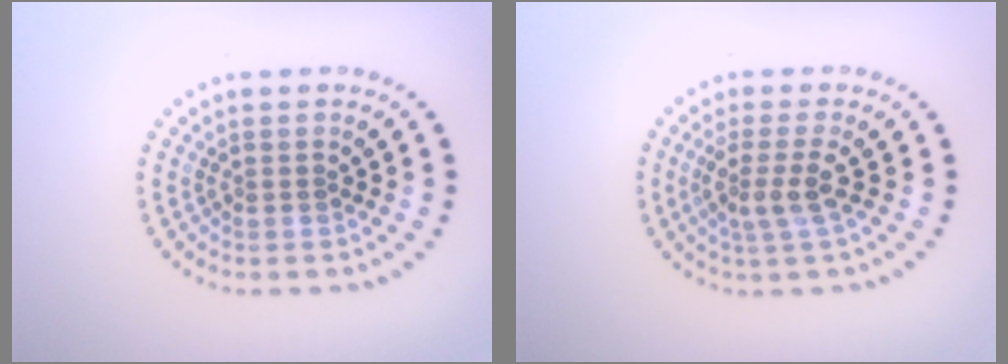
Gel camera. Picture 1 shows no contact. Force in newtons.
{"total": 2.6, "press": 2.0, "slide": 1.7}